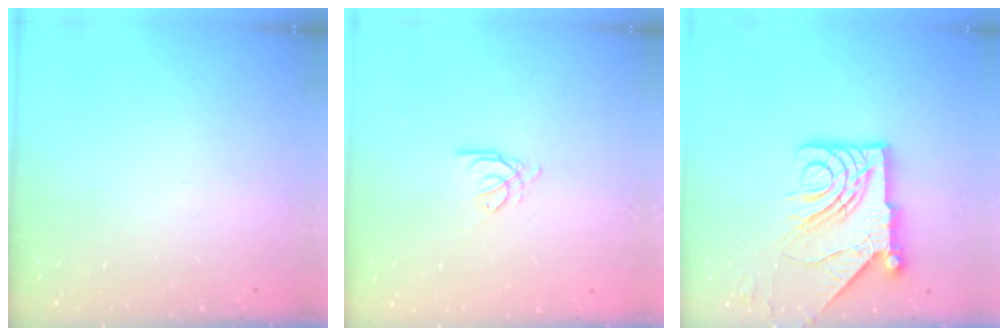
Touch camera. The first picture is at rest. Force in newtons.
{"total": 0.9, "press": 0.8, "slide": 0.2}
{"total": 13.8, "press": 13.7, "slide": 1.8}